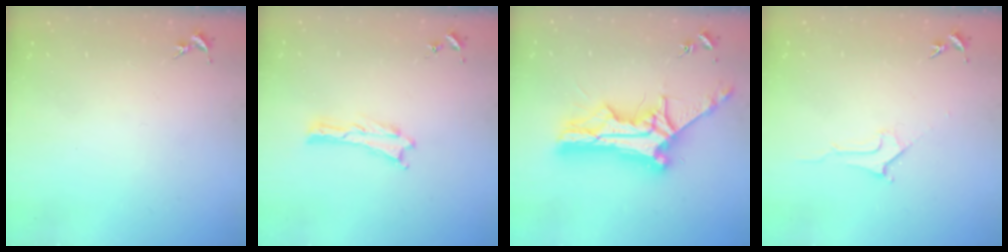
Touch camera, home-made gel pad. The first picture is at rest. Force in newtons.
{"total": 0.0}
{"total": 13.3, "press": 13.3, "slide": 1.1}
{"total": 2.8, "press": 2.8, "slide": 0.4}